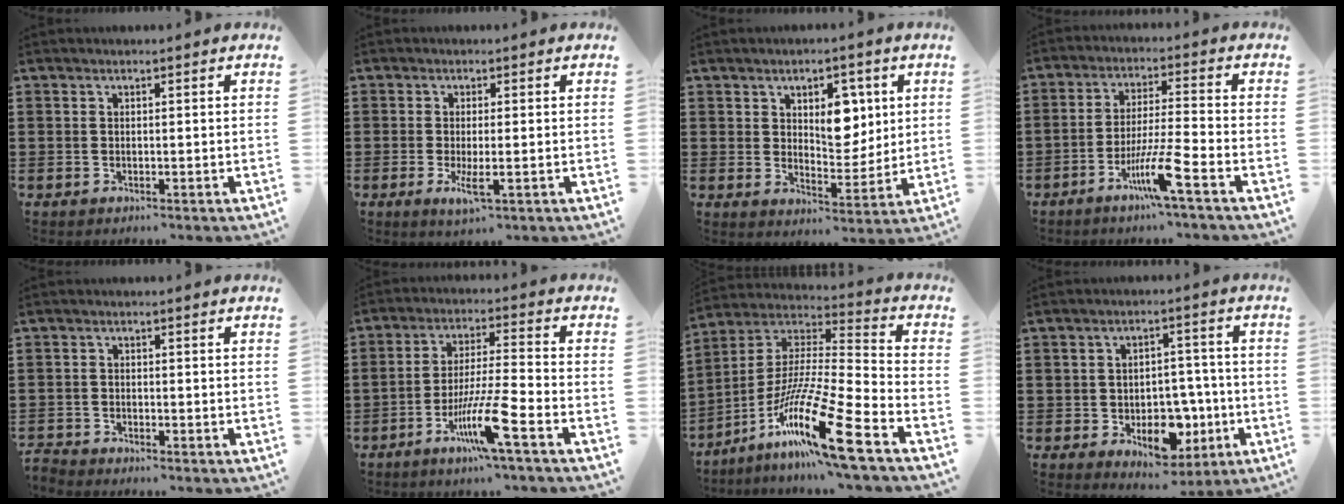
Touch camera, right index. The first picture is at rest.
{"total": 3.5, "force": [-1.1, 0.5, 3.3], "torque": [-0.068, -0.012, -0.023]}
{"total": 7.2, "force": [2.7, 4.6, 4.9], "torque": [-0.072, 0.002, 0.039]}
{"total": 8.1, "force": [-4.6, 0.0, 6.8], "torque": [-0.136, -0.010, -0.088]}
{"total": 2.0, "force": [-1.9, 0.1, -0.2], "torque": [-0.001, 0.003, -0.044]}
{"total": 10.3, "force": [-5.2, 0.4, 8.9], "torque": [-0.177, -0.006, -0.100]}
{"total": 18.2, "force": [-11.3, 1.2, 14.3], "torque": [-0.283, 0.010, -0.207]}
{"total": 8.1, "force": [-2.3, 5.8, 5.2], "torque": [-0.069, 0.013, -0.037]}